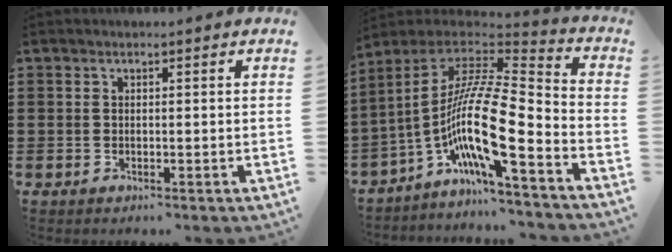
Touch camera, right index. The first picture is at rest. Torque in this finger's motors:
{"motor_torque": [2.14, 0.00, 1.06, 0.17]}